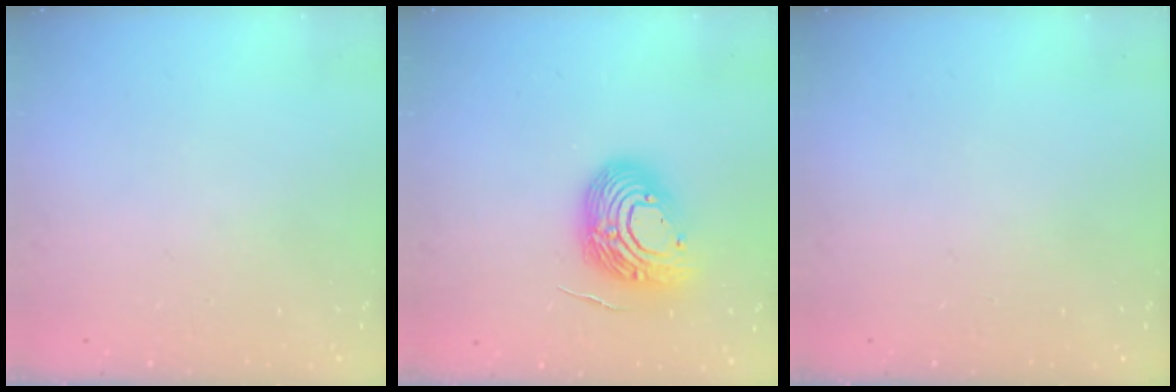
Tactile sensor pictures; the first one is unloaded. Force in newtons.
{"total": 15.1, "press": 15.0, "slide": 2.0}
{"total": 0.0}